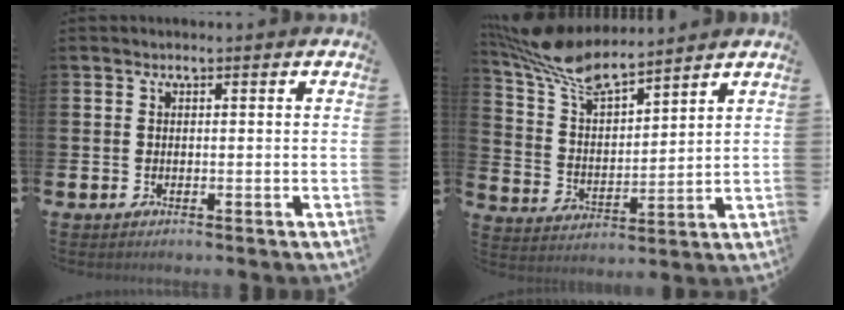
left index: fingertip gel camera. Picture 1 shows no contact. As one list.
[{"total": 9.1, "force": [8.1, 2.0, 3.7], "torque": [-0.101, -0.042, 0.147]}]